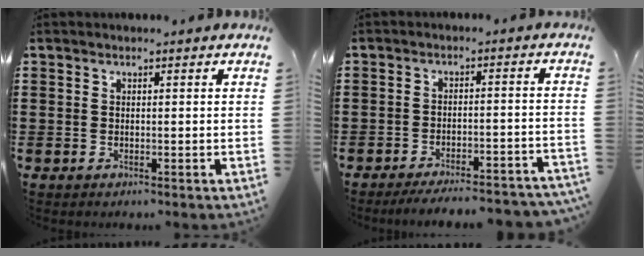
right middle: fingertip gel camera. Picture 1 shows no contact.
{"total": 4.5, "force": [-4.2, 0.0, 1.7], "torque": [-0.025, -0.003, -0.080]}